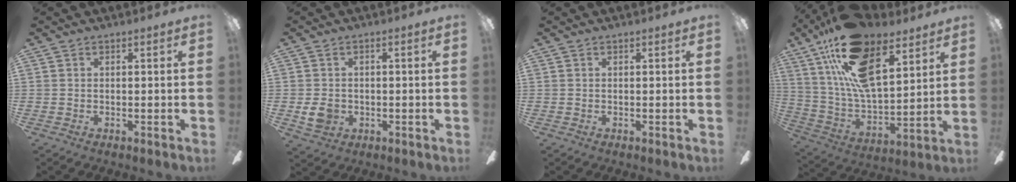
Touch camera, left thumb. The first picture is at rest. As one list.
[{"total": 4.5, "force": [-0.4, 3.8, 2.4], "torque": [-0.048, 0.001, -0.008]}, {"total": 0.0}, {"total": 22.3, "force": [13.2, 9.9, 15.0], "torque": [-0.295, -0.059, 0.229]}]